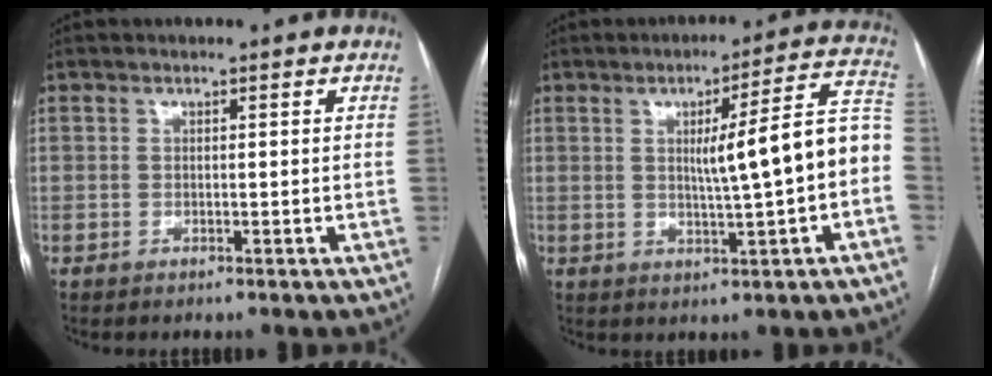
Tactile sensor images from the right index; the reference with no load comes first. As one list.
[{"total": 11.6, "force": [-0.6, 0.1, 11.6], "torque": [-0.153, 0.024, -0.009]}]